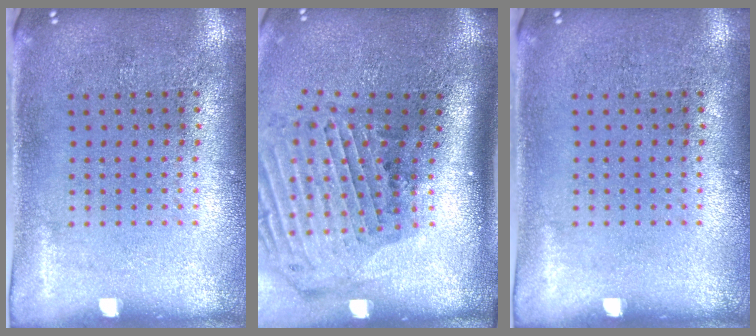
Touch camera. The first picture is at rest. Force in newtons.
{"total": 3.0, "press": 2.2, "slide": 2.1}
{"total": 0.0}